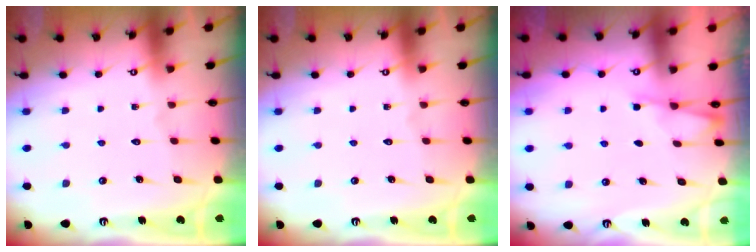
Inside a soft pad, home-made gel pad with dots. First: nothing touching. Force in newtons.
{"total": 0.0}
{"total": 2.4, "press": 2.3, "slide": 0.5}